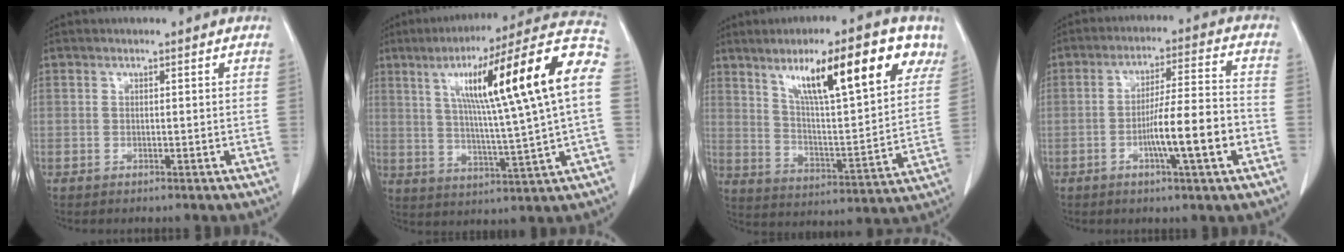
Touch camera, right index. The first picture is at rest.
{"total": 22.8, "force": [4.4, 0.3, 22.4], "torque": [-0.325, 0.031, 0.058]}
{"total": 19.4, "force": [10.5, 3.2, 16.0], "torque": [-0.244, 0.017, 0.168]}
{"total": 10.7, "force": [-3.5, 0.2, 10.1], "torque": [-0.167, 0.003, -0.057]}